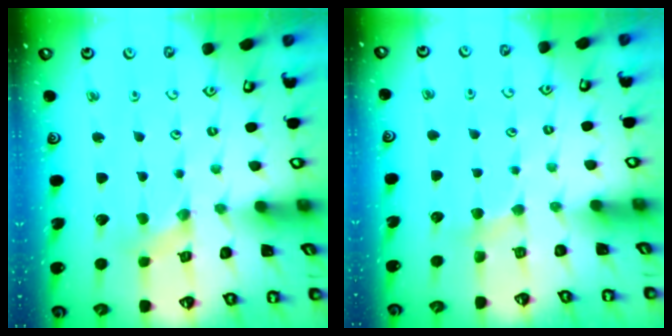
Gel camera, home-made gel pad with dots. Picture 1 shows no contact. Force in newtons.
{"total": 2.9, "press": 2.9, "slide": 0.4}